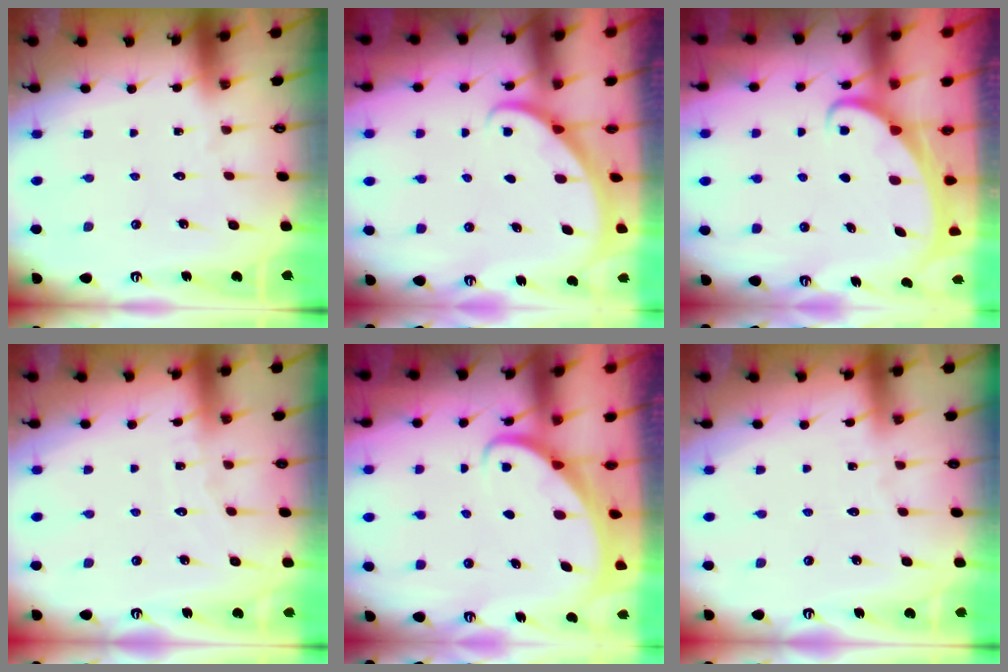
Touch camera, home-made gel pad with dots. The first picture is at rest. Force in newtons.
{"total": 2.1, "press": 2.1, "slide": 0.1}
{"total": 2.4, "press": 2.4, "slide": 0.3}
{"total": 4.2, "press": 4.2, "slide": 0.5}
{"total": 3.1, "press": 3.0, "slide": 0.5}
{"total": 1.0, "press": 1.0, "slide": 0.2}